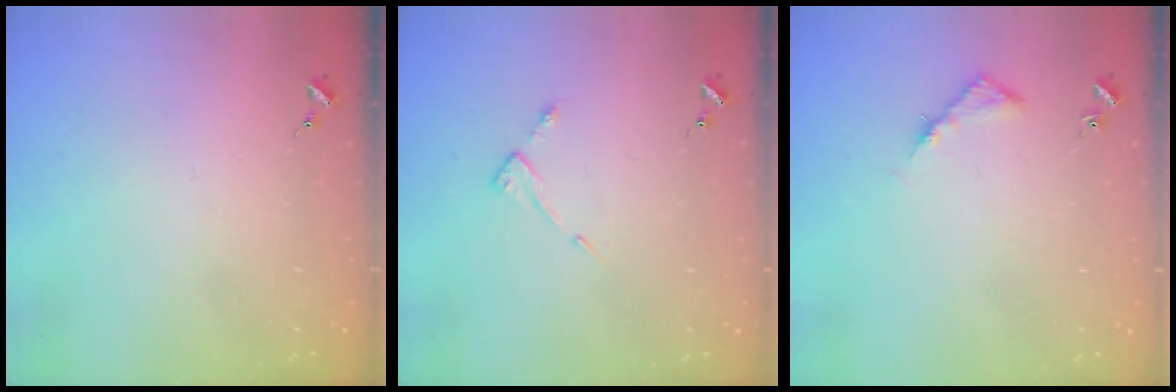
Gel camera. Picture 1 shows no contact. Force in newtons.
{"total": 3.9, "press": 3.9, "slide": 0.5}
{"total": 4.3, "press": 4.3, "slide": 0.4}